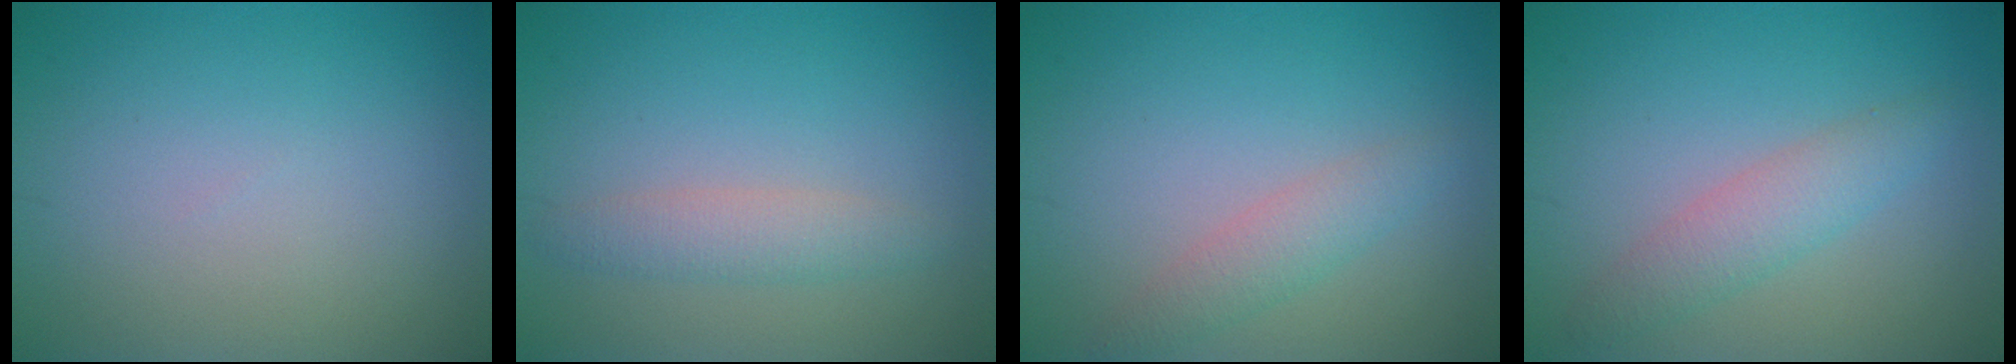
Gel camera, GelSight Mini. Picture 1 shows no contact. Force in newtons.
{"total": 2.2, "press": 2.2, "slide": 0.1}
{"total": 2.2, "press": 2.2, "slide": 0.1}
{"total": 2.8, "press": 2.8, "slide": 0.0}